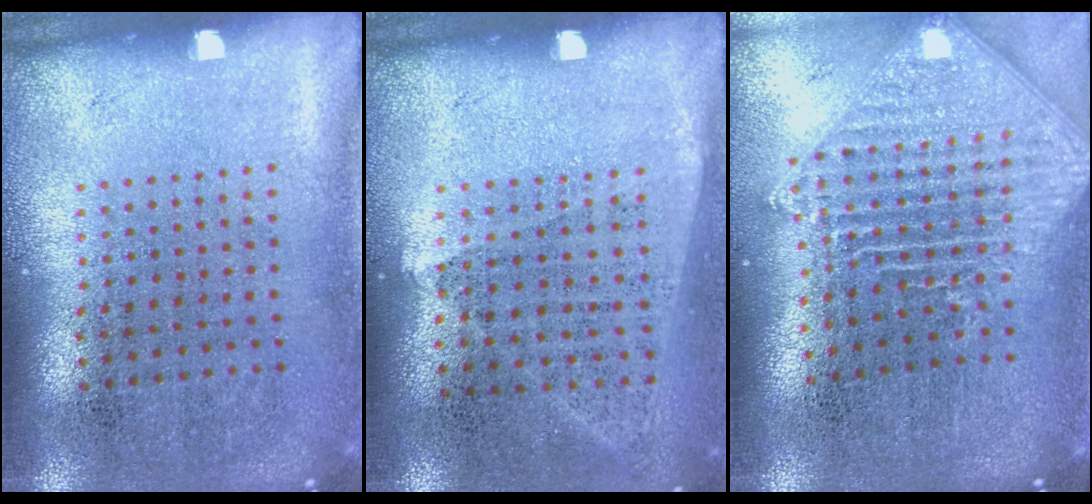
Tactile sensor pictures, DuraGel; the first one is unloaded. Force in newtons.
{"total": 1.0, "press": 0.9, "slide": 0.6}
{"total": 2.4, "press": 1.9, "slide": 1.5}